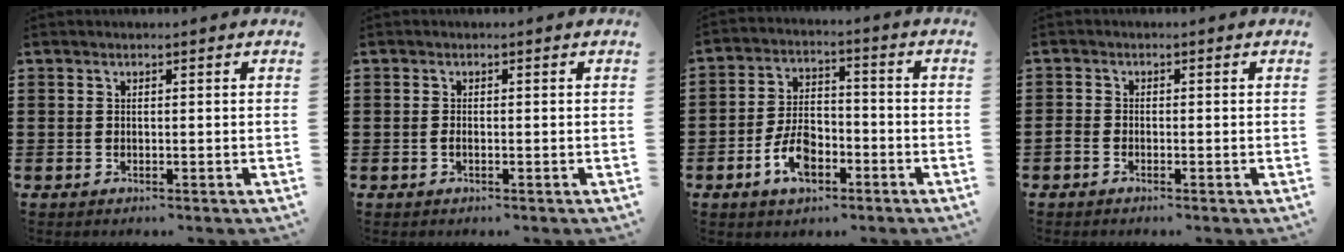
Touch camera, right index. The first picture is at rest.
{"total": 0.6, "force": [-0.3, 0.1, 0.5], "torque": [-0.009, -0.004, -0.005]}
{"total": 7.1, "force": [-3.3, 3.9, 4.9], "torque": [-0.109, 0.007, -0.065]}
{"total": 1.1, "force": [-1.1, 0.2, 0.2], "torque": [-0.005, 0.000, -0.022]}